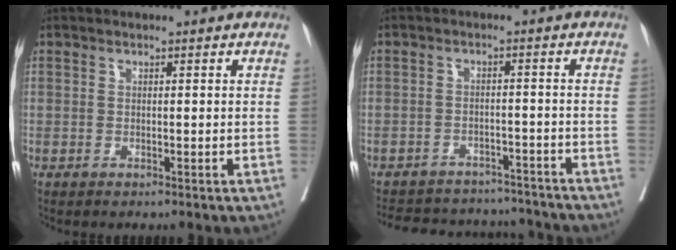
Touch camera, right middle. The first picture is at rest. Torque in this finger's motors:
{"motor_torque": [0.93, -1.21, 0.11, 0.04]}